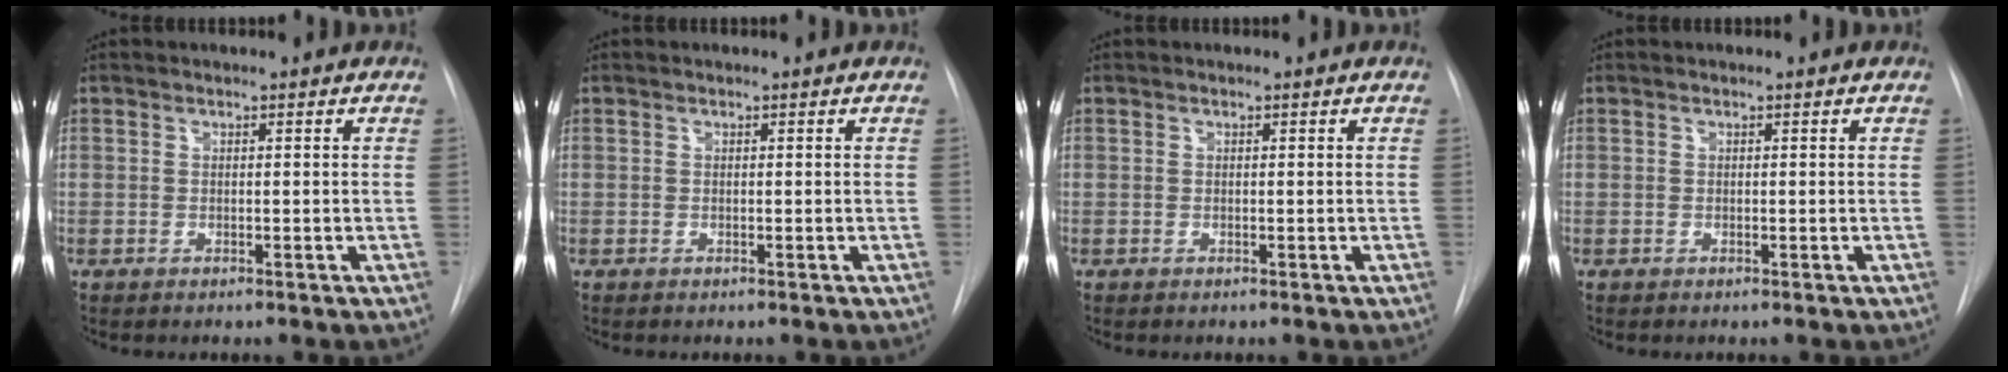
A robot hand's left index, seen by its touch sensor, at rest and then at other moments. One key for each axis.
{"total": 0.0}
{"total": 0.0}
{"total": 0.0}